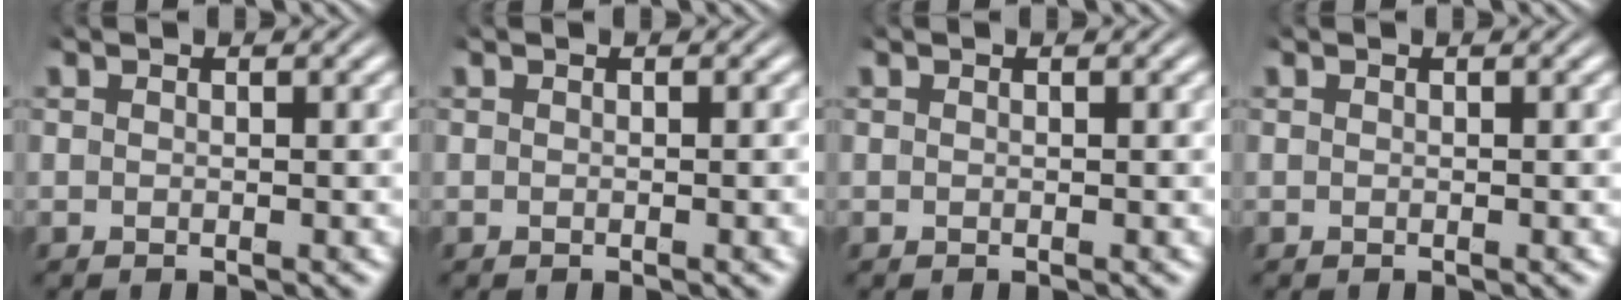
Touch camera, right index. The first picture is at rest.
{"total": 0.0}
{"total": 0.0}
{"total": 0.0}